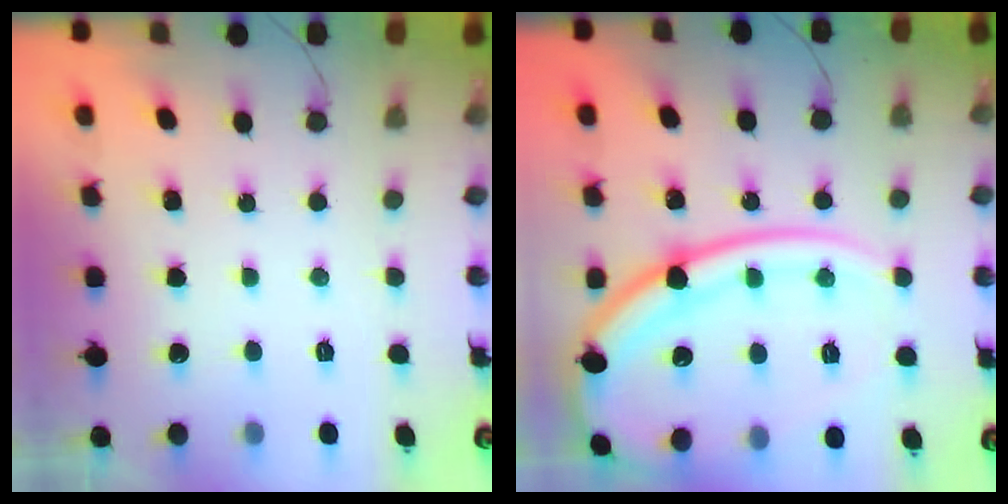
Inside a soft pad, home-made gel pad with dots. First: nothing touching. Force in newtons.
{"total": 23.9, "press": 23.7, "slide": 2.6}